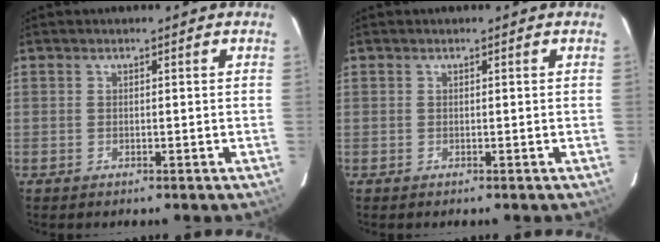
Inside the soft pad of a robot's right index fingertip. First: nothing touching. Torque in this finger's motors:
{"motor_torque": [-0.22, 0.08, -0.62, -0.11]}